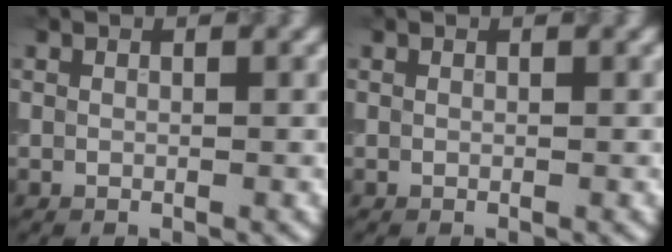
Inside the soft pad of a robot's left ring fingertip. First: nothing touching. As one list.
[{"total": 0.0}]